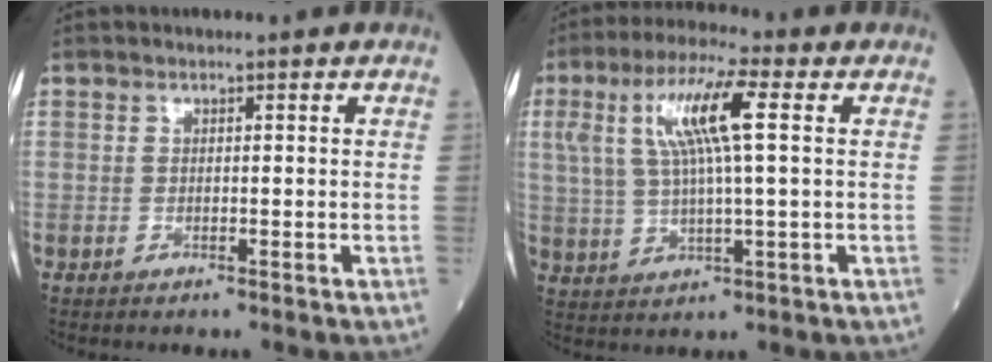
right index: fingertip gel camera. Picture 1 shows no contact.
{"total": 10.9, "force": [3.0, 1.5, 10.4], "torque": [-0.213, 0.021, 0.055]}